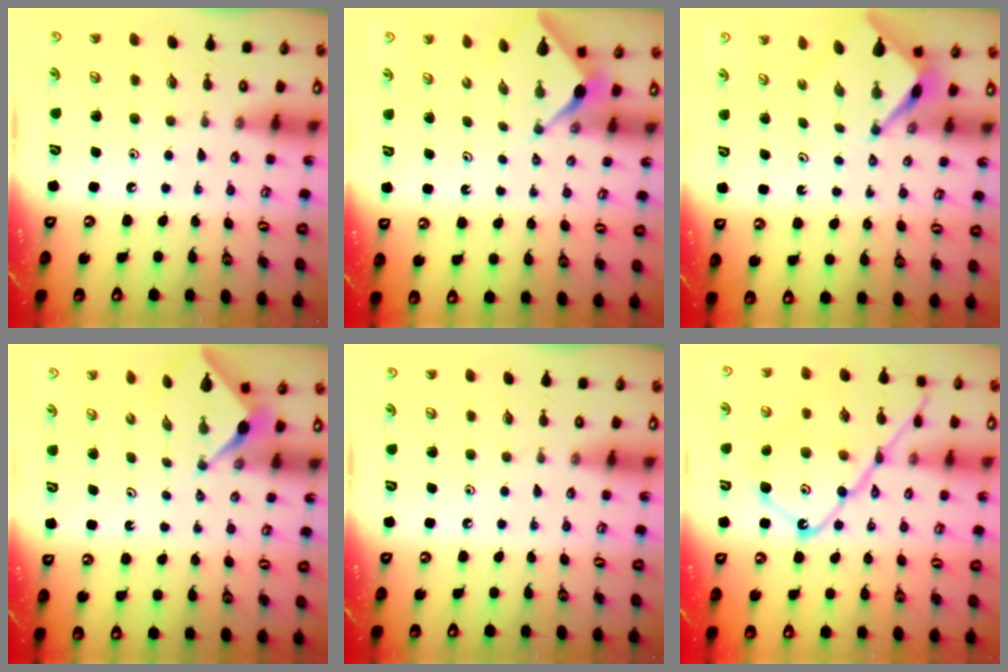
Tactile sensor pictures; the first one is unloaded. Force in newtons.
{"total": 2.6, "press": 2.6, "slide": 0.3}
{"total": 3.1, "press": 3.1, "slide": 0.1}
{"total": 2.4, "press": 2.4, "slide": 0.3}
{"total": 0.0}
{"total": 19.5, "press": 19.4, "slide": 1.9}